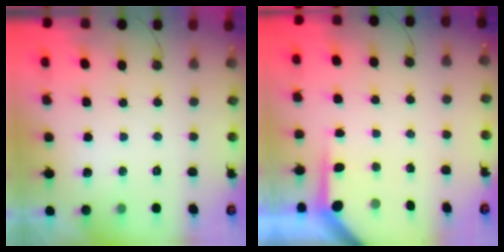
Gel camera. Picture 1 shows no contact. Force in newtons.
{"total": 4.0, "press": 4.0, "slide": 0.3}